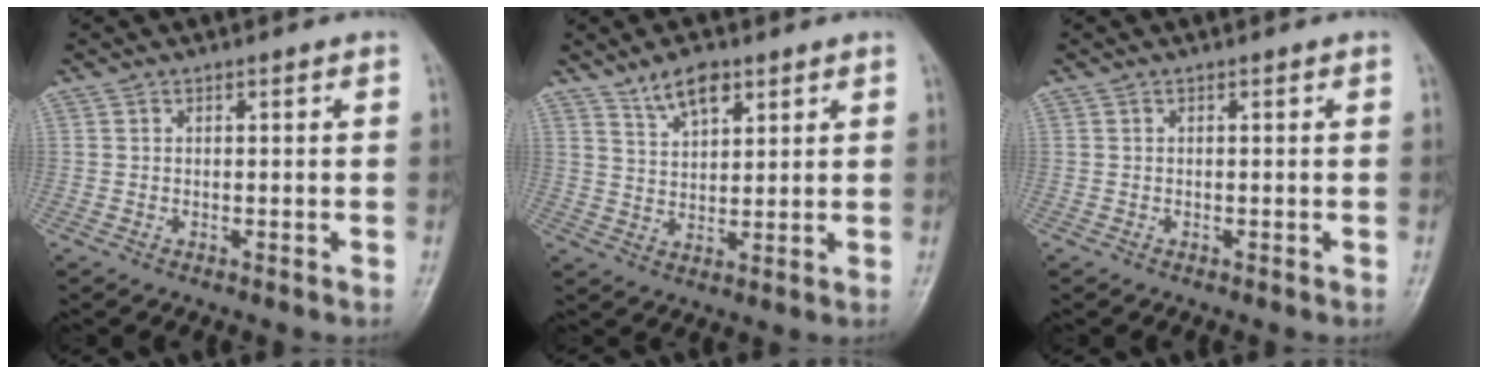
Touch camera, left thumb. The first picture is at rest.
{"total": 6.1, "force": [4.2, 2.8, 3.5], "torque": [-0.046, -0.025, 0.078]}
{"total": 0.0}